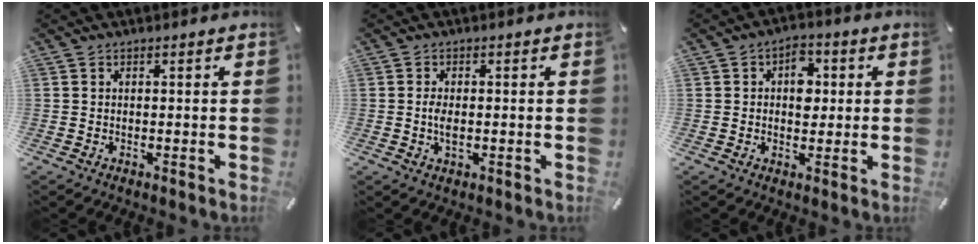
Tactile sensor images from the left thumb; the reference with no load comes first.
{"total": 3.0, "force": [-0.3, 1.6, 2.6], "torque": [-0.064, -0.004, -0.010]}
{"total": 6.1, "force": [0.8, 4.3, 4.3], "torque": [-0.046, -0.003, 0.005]}